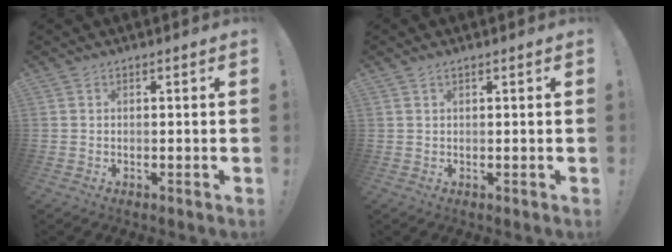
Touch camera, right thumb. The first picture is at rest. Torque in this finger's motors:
{"motor_torque": [-0.29, 0.21, -0.22, -0.05, 0.10]}